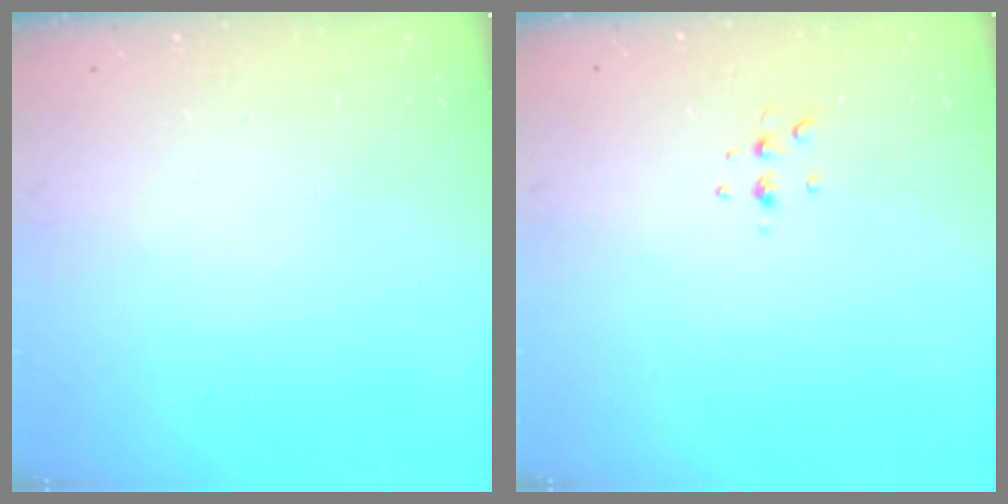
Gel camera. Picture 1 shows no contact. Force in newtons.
{"total": 4.4, "press": 4.3, "slide": 0.6}